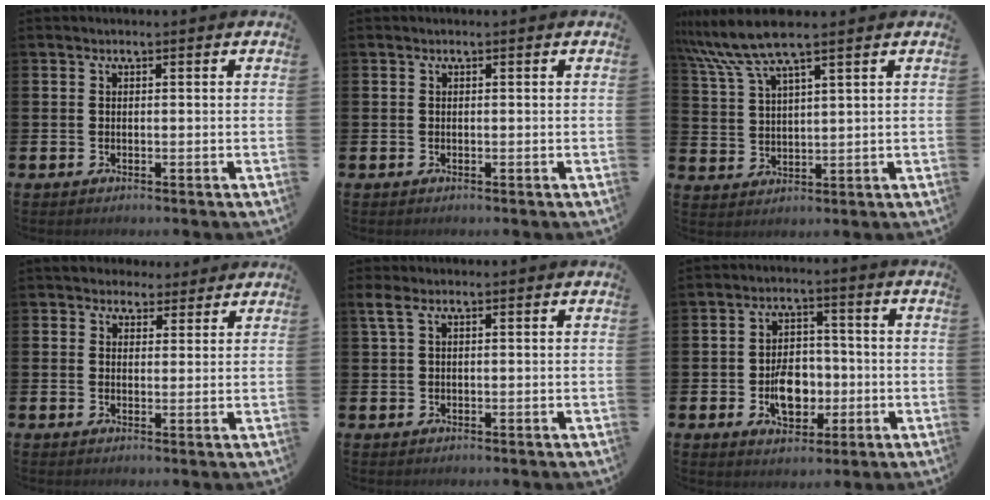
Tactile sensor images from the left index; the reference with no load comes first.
{"total": 0.0}
{"total": 7.6, "force": [6.3, 0.8, 4.2], "torque": [-0.100, -0.015, 0.114]}
{"total": 3.4, "force": [3.0, 1.6, -0.3], "torque": [0.000, -0.011, 0.052]}
{"total": 1.8, "force": [0.9, 0.6, 1.4], "torque": [-0.025, 0.003, 0.013]}
{"total": 6.3, "force": [-1.6, 4.3, 4.3], "torque": [-0.071, 0.009, -0.030]}